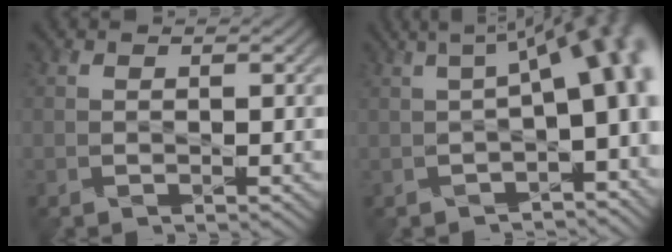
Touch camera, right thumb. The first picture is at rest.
{"total": 11.1, "force": [-0.4, 4.3, 10.3], "torque": [-0.130, 0.012, 0.002]}